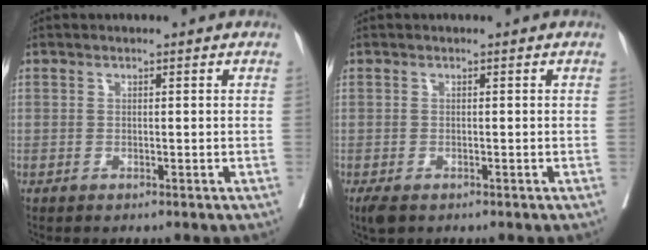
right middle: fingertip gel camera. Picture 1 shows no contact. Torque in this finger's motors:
{"motor_torque": [0.14, -0.26, 0.00, 0.01]}